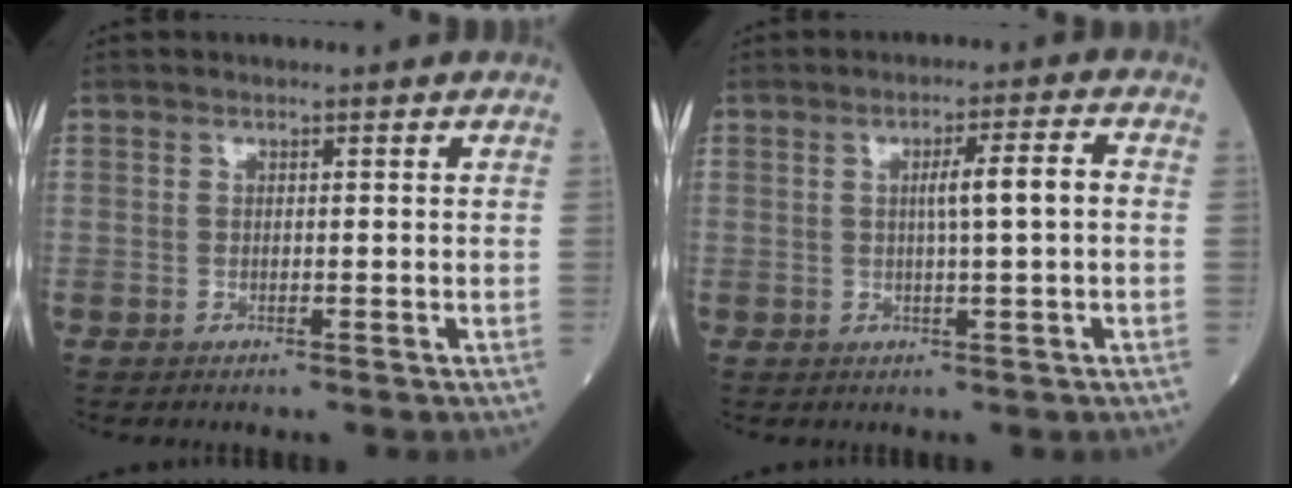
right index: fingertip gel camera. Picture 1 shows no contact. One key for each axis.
{"total": 4.6, "fx": 0.2, "fy": -0.1, "fz": 4.6, "tx": -0.076, "ty": 0.007, "tz": 0.004}